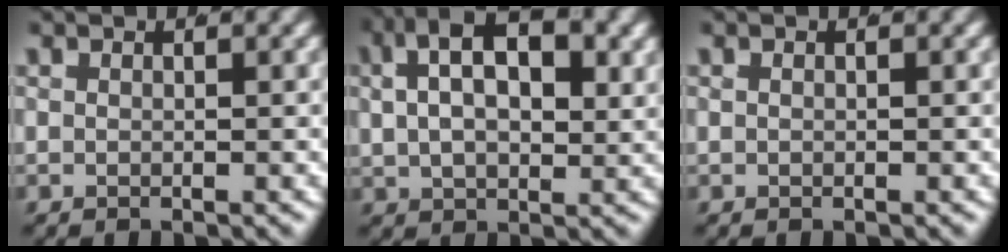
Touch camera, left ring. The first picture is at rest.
{"total": 8.0, "force": [2.2, 4.9, 5.9], "torque": [-0.091, 0.012, 0.024]}
{"total": 0.0}